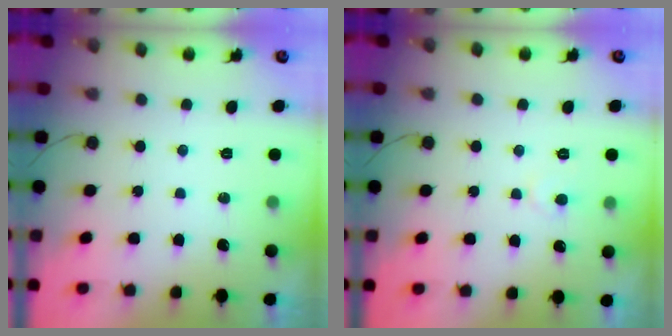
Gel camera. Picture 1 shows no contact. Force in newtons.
{"total": 4.0, "press": 4.0, "slide": 0.4}